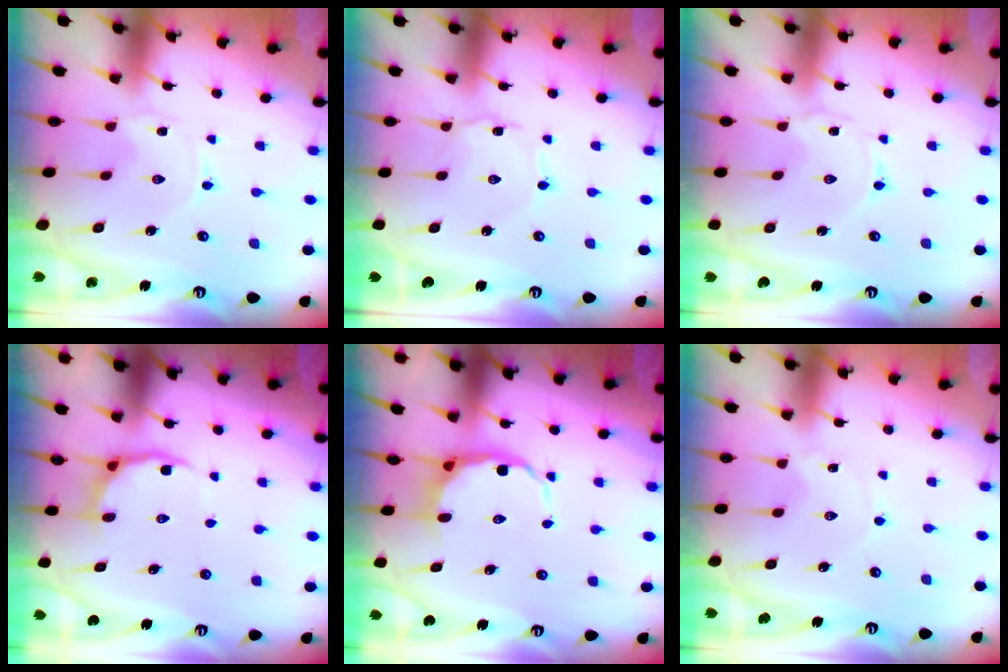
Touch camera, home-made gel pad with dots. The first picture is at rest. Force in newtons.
{"total": 1.0, "press": 1.0, "slide": 0.1}
{"total": 0.0}
{"total": 6.1, "press": 5.7, "slide": 2.1}
{"total": 7.8, "press": 7.6, "slide": 1.8}
{"total": 1.3, "press": 1.3, "slide": 0.2}